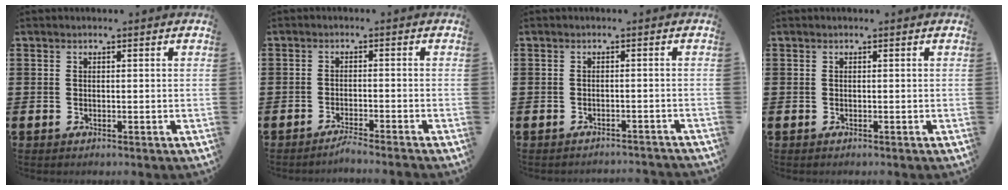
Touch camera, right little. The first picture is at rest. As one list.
[{"total": 1.8, "force": [-1.7, -0.3, 0.6], "torque": [-0.008, 0.003, -0.033]}, {"total": 1.2, "force": [-1.2, -0.1, 0.0], "torque": [-0.001, 0.003, -0.025]}, {"total": 0.0}]